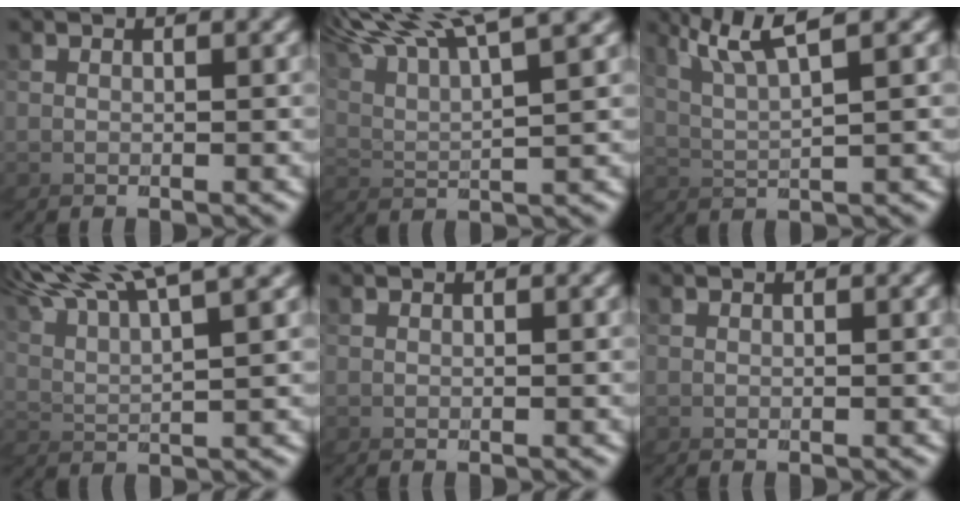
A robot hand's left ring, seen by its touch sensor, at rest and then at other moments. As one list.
[{"total": 5.9, "force": [5.8, -0.1, 0.8], "torque": [-0.062, 0.048, 0.071]}, {"total": 3.9, "force": [3.7, -1.1, 0.6], "torque": [-0.054, 0.027, 0.051]}, {"total": 5.6, "force": [5.5, 0.4, 0.9], "torque": [-0.063, 0.042, 0.068]}, {"total": 0.0}, {"total": 0.0}]